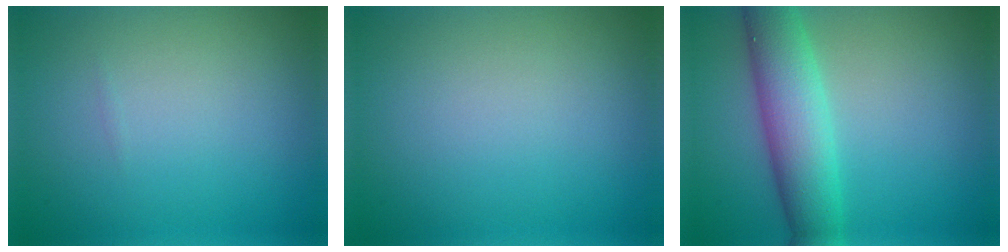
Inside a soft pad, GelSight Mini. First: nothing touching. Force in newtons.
{"total": 0.0}
{"total": 6.3, "press": 6.3, "slide": 0.2}